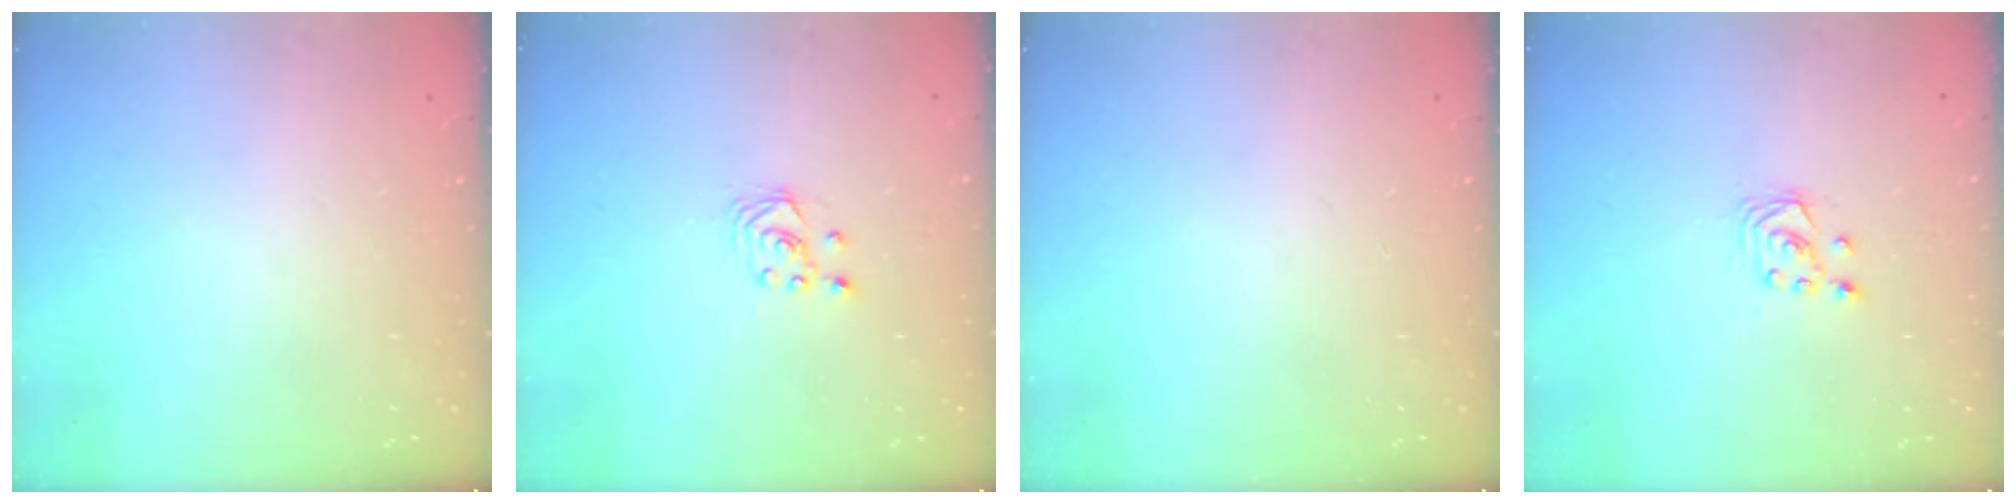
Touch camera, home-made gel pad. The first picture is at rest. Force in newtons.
{"total": 2.1, "press": 2.1, "slide": 0.3}
{"total": 0.0}
{"total": 2.9, "press": 2.8, "slide": 0.3}